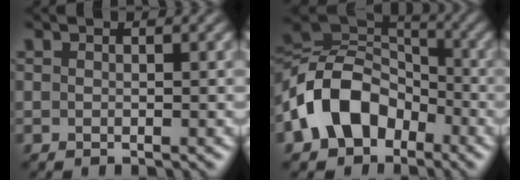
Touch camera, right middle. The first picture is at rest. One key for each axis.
{"total": 9.7, "fx": -4.0, "fy": 7.0, "fz": 5.5, "tx": -0.099, "ty": 0.008, "tz": -0.094}